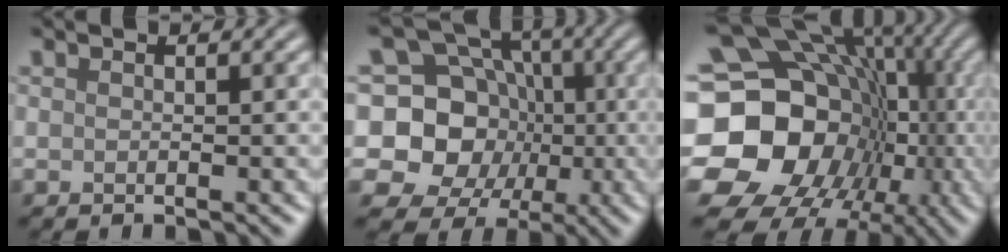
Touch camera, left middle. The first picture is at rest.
{"total": 16.1, "force": [0.7, 14.8, 6.4], "torque": [-0.143, 0.049, -0.027]}
{"total": 20.7, "force": [-2.0, 17.6, 10.7], "torque": [-0.161, -0.003, -0.060]}